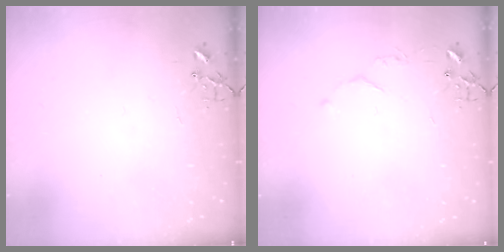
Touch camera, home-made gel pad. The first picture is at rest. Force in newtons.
{"total": 4.3, "press": 4.3, "slide": 0.7}